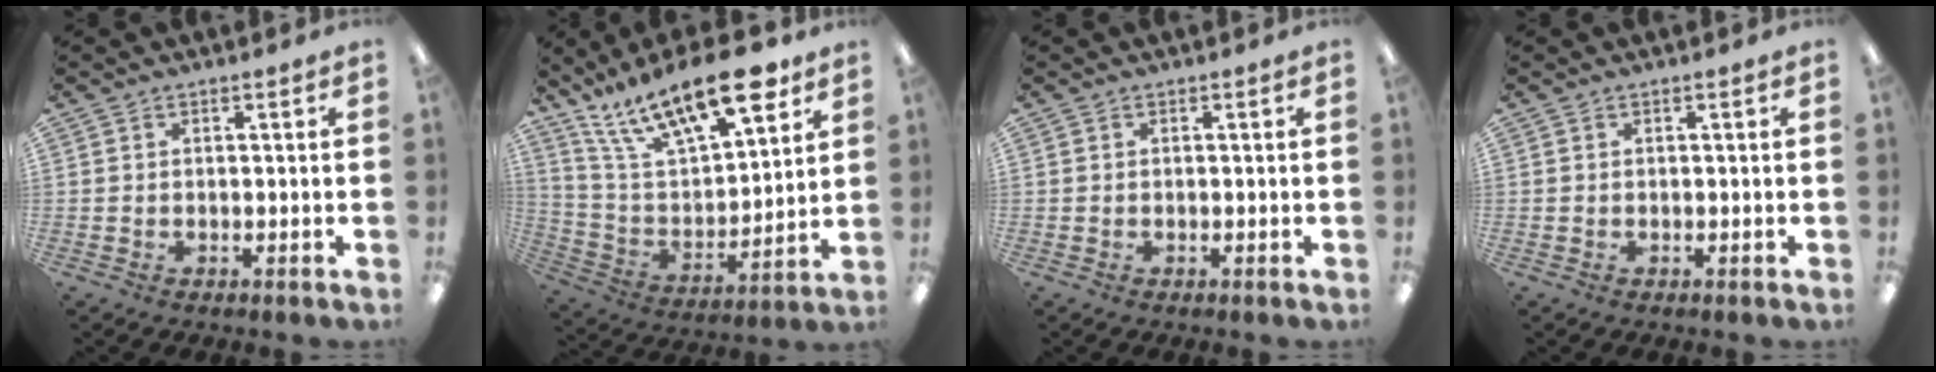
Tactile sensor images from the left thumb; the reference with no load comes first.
{"total": 22.5, "force": [15.1, 8.1, 14.5], "torque": [-0.255, -0.081, 0.261]}
{"total": 0.0}
{"total": 0.0}